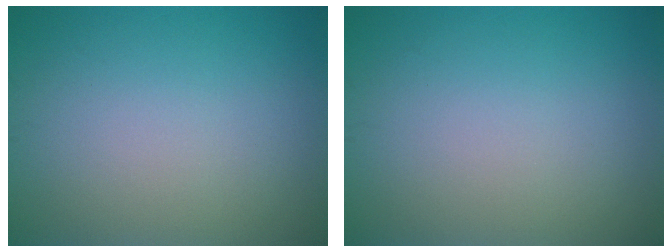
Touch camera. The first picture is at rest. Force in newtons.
{"total": 0.0}